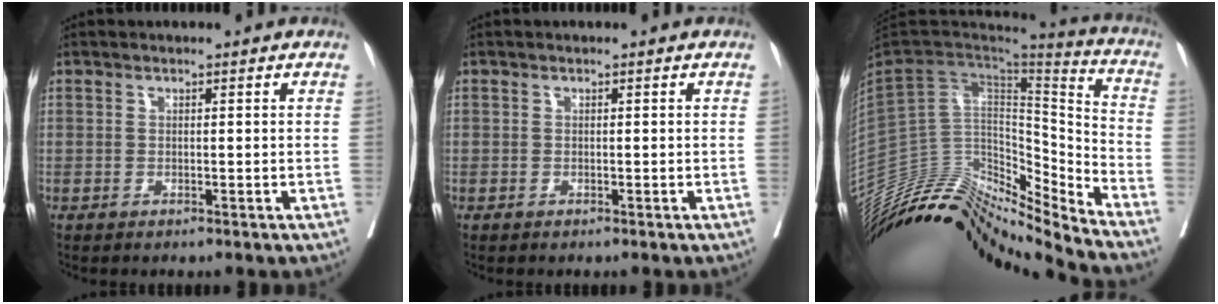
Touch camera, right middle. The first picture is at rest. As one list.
[{"total": 0.0}, {"total": 22.4, "force": [-20.5, 3.9, 8.1], "torque": [-0.154, 0.037, -0.341]}]